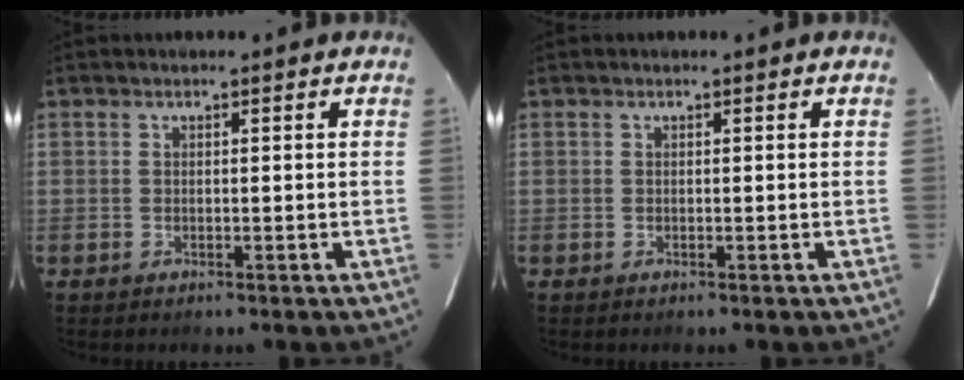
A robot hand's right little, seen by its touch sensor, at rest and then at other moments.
{"total": 0.0}